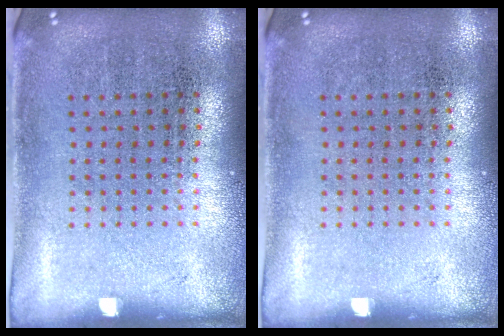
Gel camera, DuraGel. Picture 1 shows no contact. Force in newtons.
{"total": 0.0}